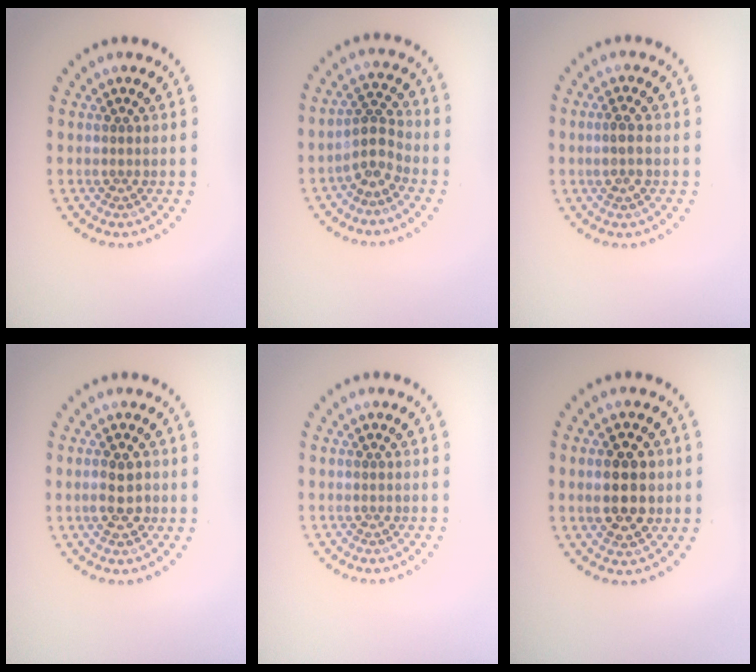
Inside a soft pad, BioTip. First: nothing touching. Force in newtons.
{"total": 2.5, "press": 1.8, "slide": 1.7}
{"total": 1.6, "press": 1.5, "slide": 0.5}
{"total": 2.4, "press": 2.4, "slide": 0.3}
{"total": 0.0}
{"total": 4.9, "press": 4.9, "slide": 0.4}